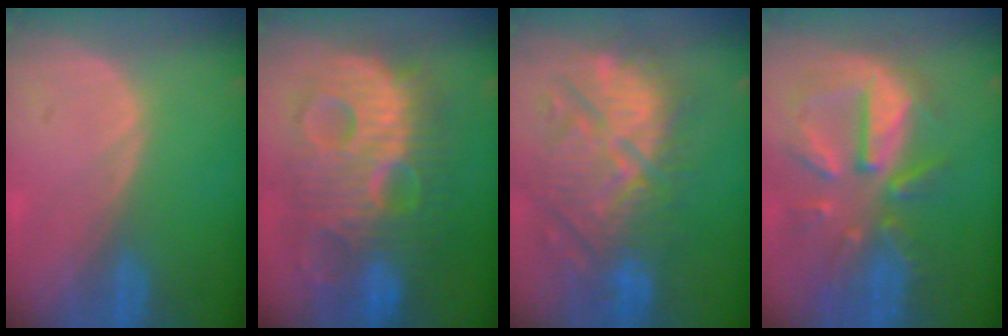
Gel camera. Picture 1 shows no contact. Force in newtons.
{"total": 13.6, "press": 13.6, "slide": 1.1}
{"total": 12.1, "press": 11.6, "slide": 3.2}
{"total": 10.7, "press": 9.5, "slide": 5.0}